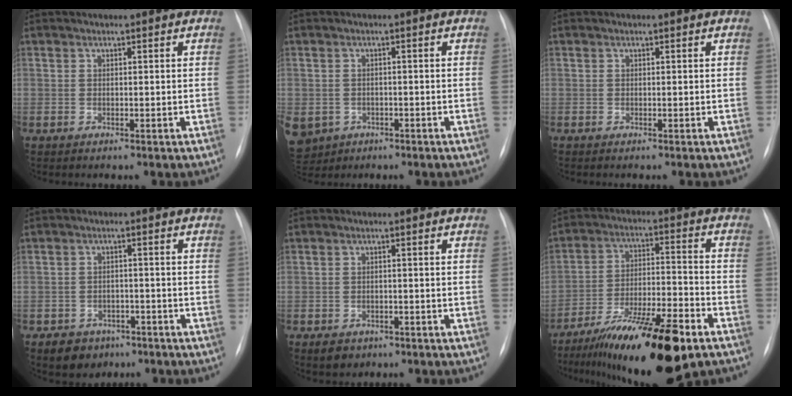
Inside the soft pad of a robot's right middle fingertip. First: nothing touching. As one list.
[{"total": 11.0, "force": [-5.0, 9.1, 3.6], "torque": [-0.117, -0.001, -0.065]}, {"total": 0.0}, {"total": 5.1, "force": [-3.2, 3.8, 1.1], "torque": [-0.019, 0.009, -0.040]}, {"total": 3.3, "force": [-2.1, 2.4, 1.0], "torque": [-0.015, 0.004, -0.022]}, {"total": 19.1, "force": [-12.6, 3.4, 13.9], "torque": [-0.201, -0.010, -0.208]}]